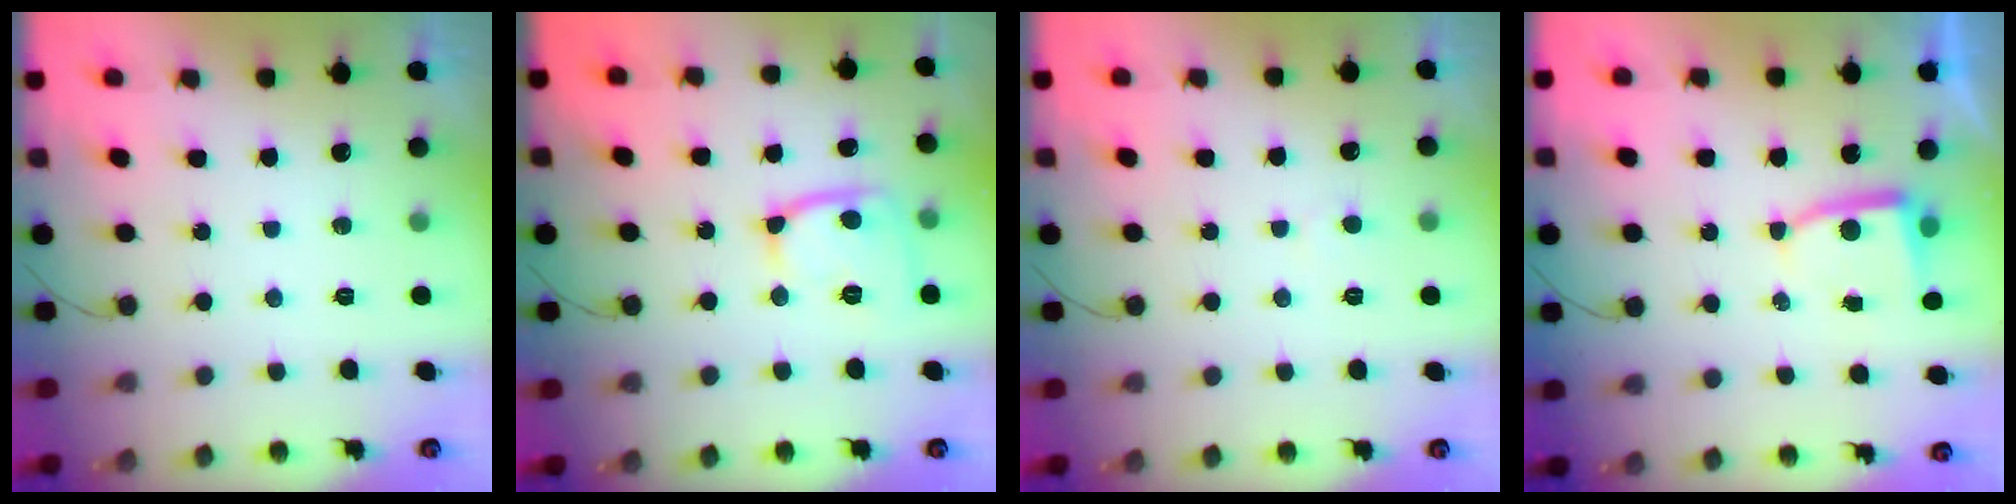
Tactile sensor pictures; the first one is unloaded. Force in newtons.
{"total": 12.8, "press": 12.7, "slide": 1.4}
{"total": 2.7, "press": 2.7, "slide": 0.3}
{"total": 3.5, "press": 3.5, "slide": 0.5}